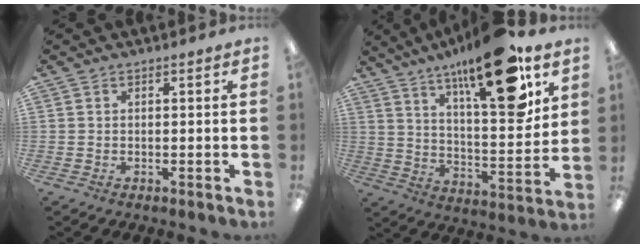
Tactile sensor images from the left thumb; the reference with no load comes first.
{"total": 20.9, "force": [13.6, 5.5, 14.9], "torque": [-0.229, -0.082, 0.215]}